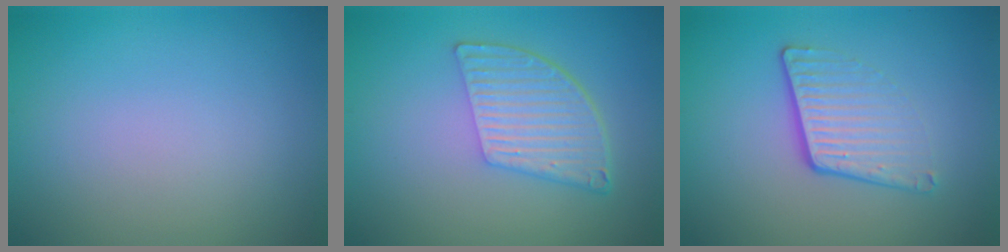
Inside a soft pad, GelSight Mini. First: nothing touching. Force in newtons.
{"total": 5.1, "press": 3.6, "slide": 3.7}
{"total": 4.0, "press": 2.6, "slide": 3.1}